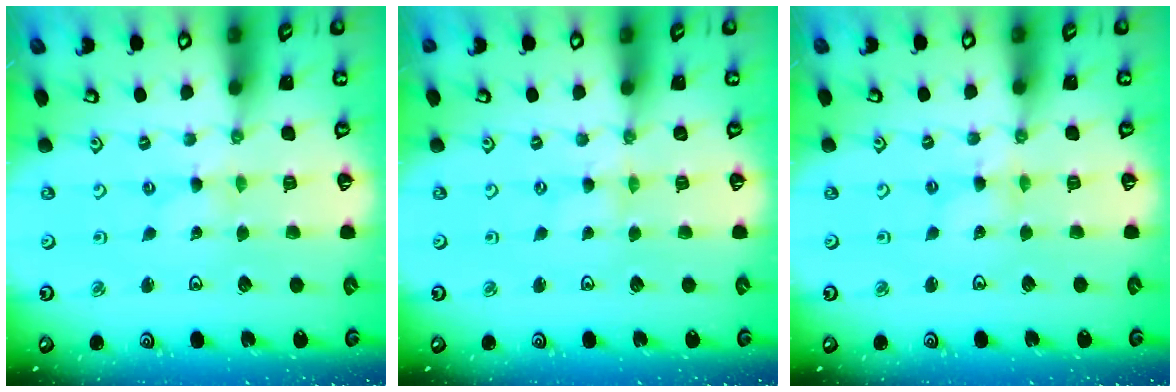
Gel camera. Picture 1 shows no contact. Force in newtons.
{"total": 0.0}
{"total": 2.6, "press": 2.6, "slide": 0.2}